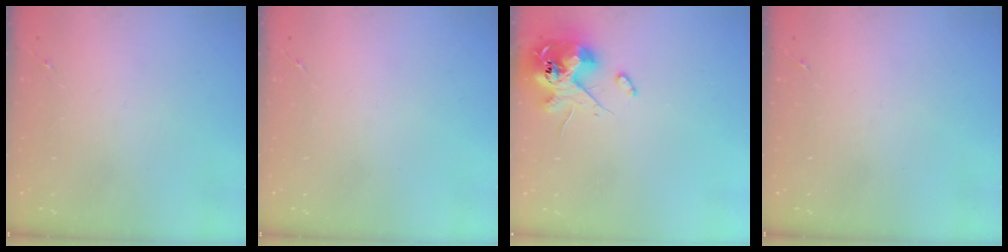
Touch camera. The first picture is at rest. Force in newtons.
{"total": 0.0}
{"total": 12.8, "press": 12.6, "slide": 2.2}
{"total": 0.0}